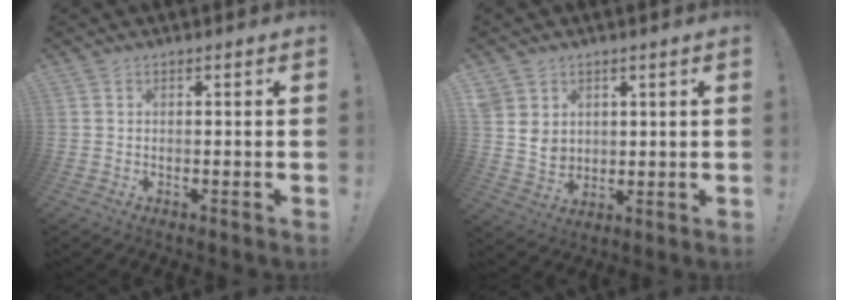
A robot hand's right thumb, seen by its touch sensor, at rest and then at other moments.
{"total": 6.4, "force": [3.3, 5.3, 1.3], "torque": [-0.028, -0.022, 0.071]}